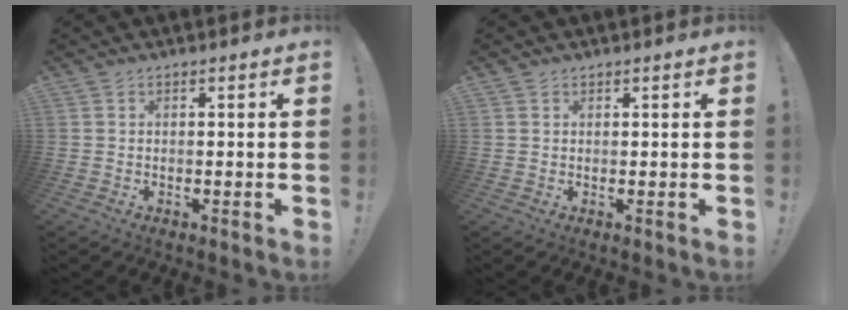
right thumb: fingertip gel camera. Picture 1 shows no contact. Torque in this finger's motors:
{"motor_torque": [-0.05, -0.17, -0.14, 0.07, 0.02]}